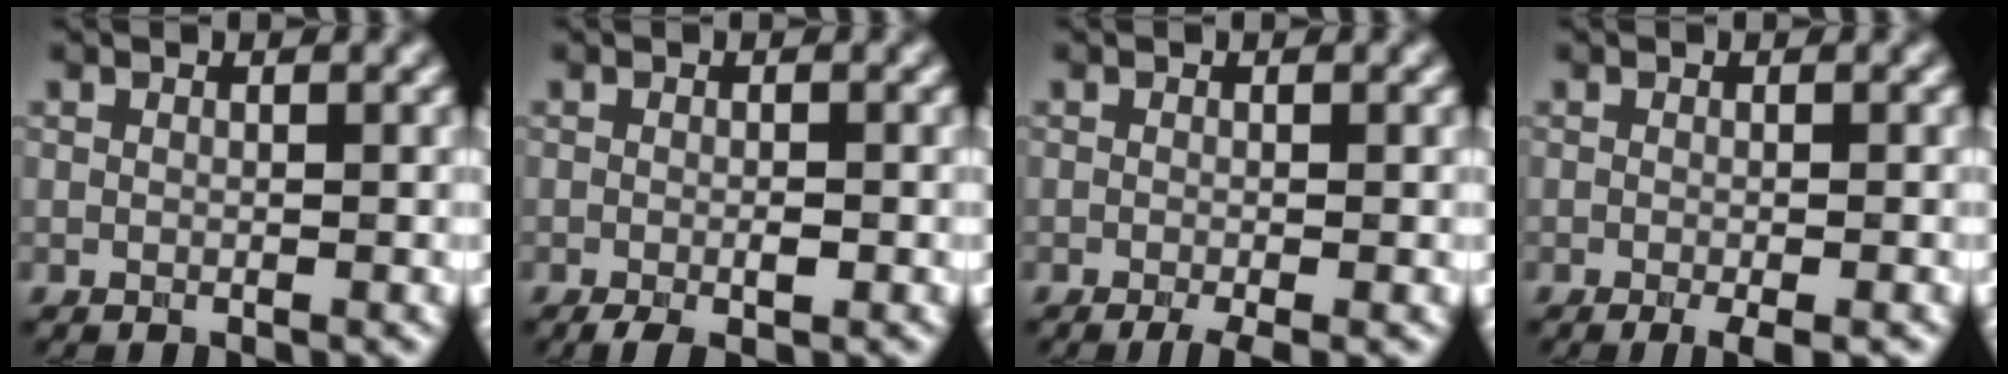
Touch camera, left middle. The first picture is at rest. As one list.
[{"total": 2.0, "force": [-0.9, 0.5, 1.7], "torque": [-0.031, -0.001, -0.016]}, {"total": 1.9, "force": [-1.1, 0.3, 1.5], "torque": [-0.025, -0.007, -0.021]}, {"total": 2.1, "force": [-1.2, 0.3, 1.7], "torque": [-0.025, -0.005, -0.018]}]